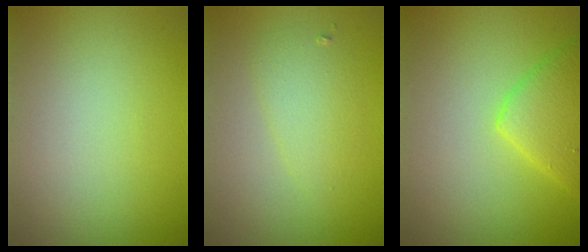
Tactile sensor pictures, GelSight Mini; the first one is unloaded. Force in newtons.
{"total": 2.2, "press": 2.2, "slide": 0.1}
{"total": 4.4, "press": 4.4, "slide": 0.2}